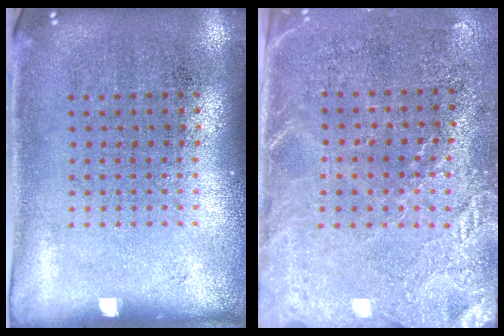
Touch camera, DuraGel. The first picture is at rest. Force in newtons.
{"total": 3.0, "press": 2.7, "slide": 1.2}